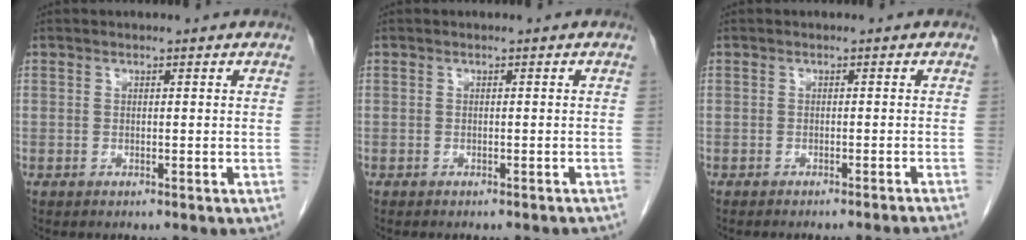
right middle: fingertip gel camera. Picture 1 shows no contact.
{"total": 5.0, "force": [-4.6, 0.7, 1.8], "torque": [-0.022, -0.011, -0.049]}
{"total": 6.7, "force": [-6.2, -1.5, 2.1], "torque": [-0.006, -0.019, -0.073]}